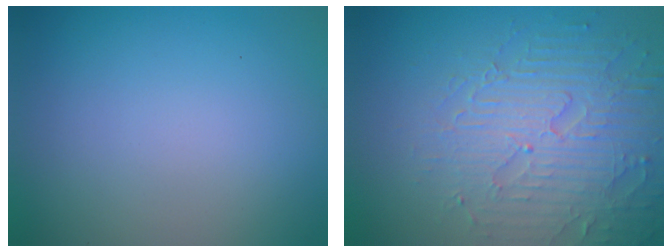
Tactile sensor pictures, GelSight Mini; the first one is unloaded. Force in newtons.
{"total": 5.8, "press": 5.0, "slide": 2.9}